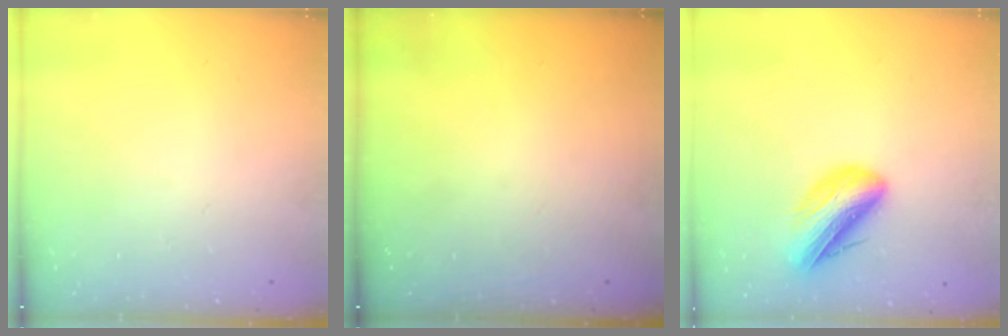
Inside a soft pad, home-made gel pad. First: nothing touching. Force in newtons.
{"total": 0.0}
{"total": 13.1, "press": 12.9, "slide": 2.7}